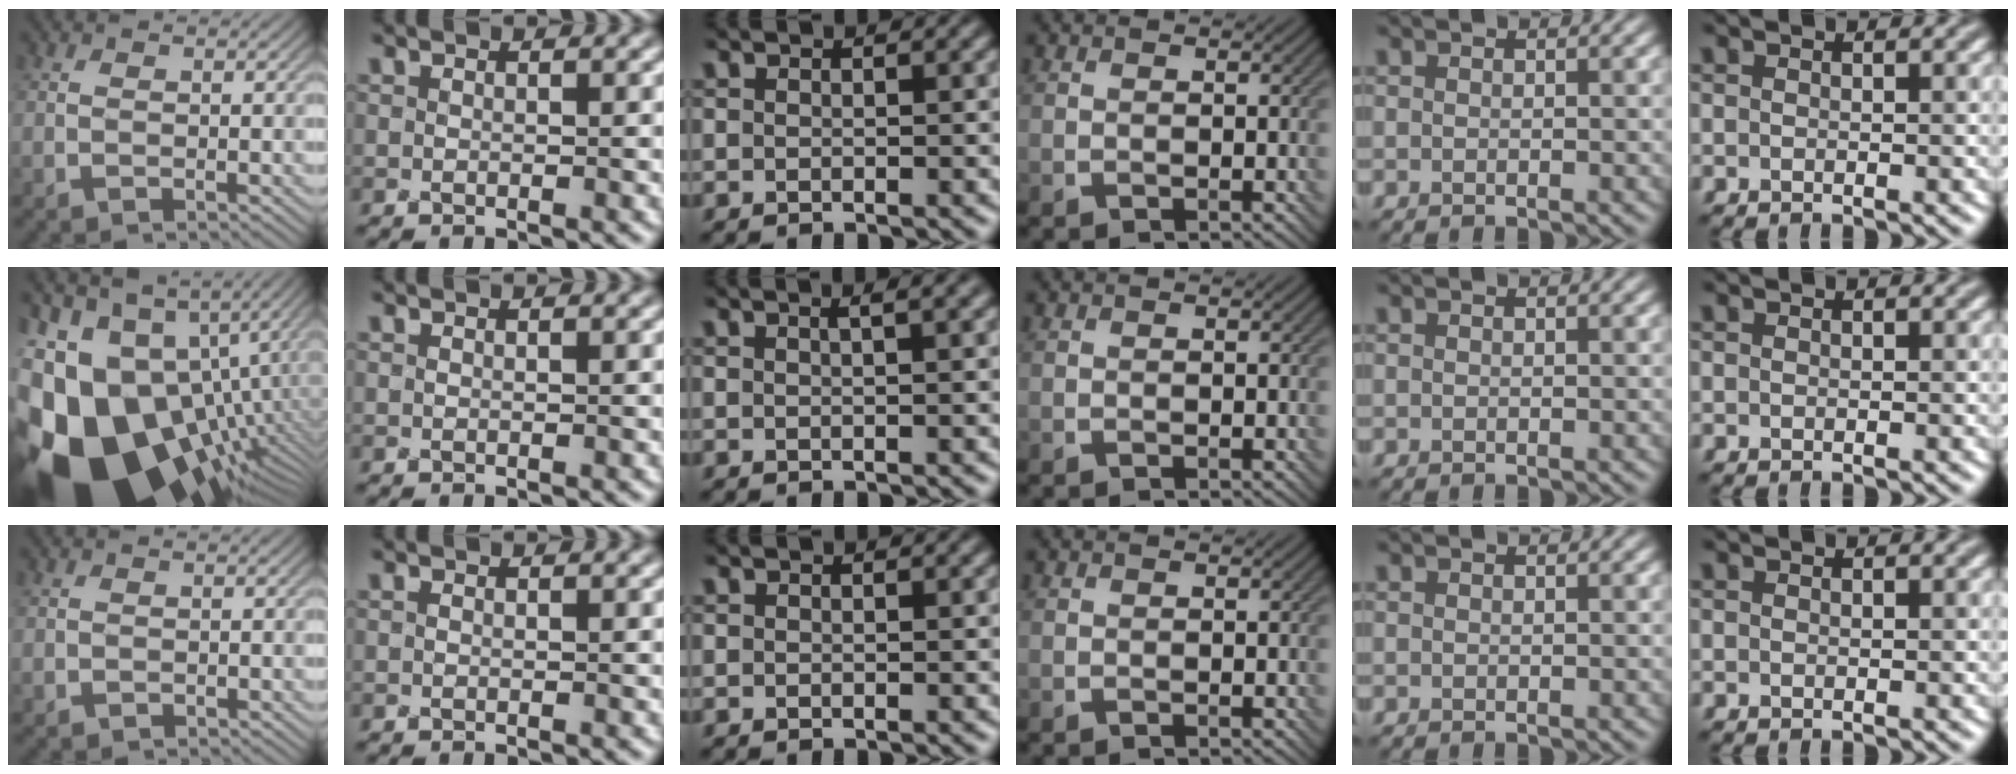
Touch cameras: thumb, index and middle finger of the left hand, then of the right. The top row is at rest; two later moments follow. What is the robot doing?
{"motion": "screw", "object": "bottle cap"}